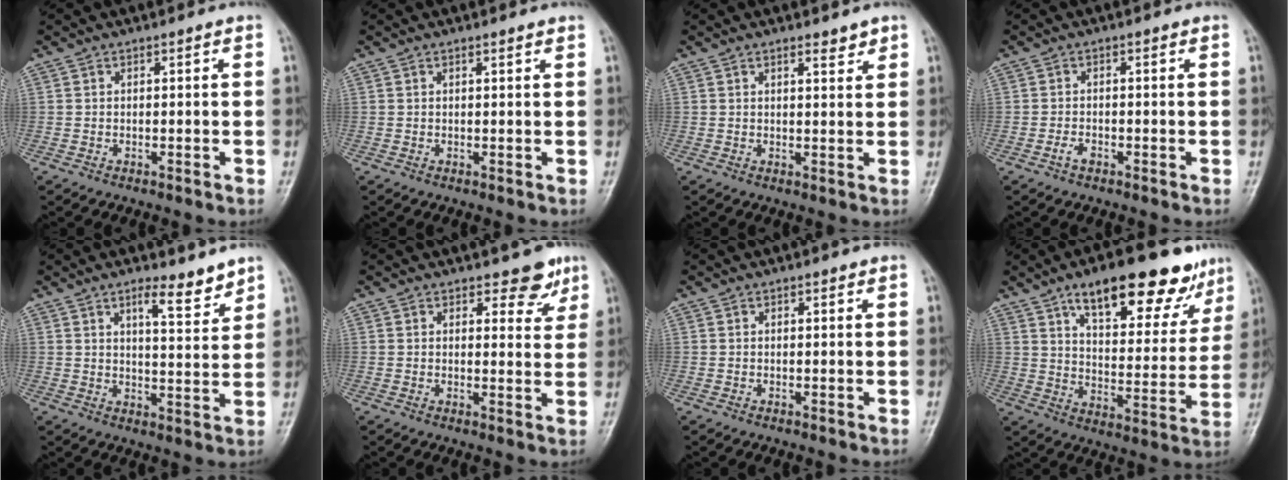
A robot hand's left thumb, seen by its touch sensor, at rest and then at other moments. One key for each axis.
{"total": 0.9, "fx": 0.7, "fy": 0.0, "fz": 0.5, "tx": -0.007, "ty": -0.001, "tz": 0.012}
{"total": 2.4, "fx": 1.9, "fy": 0.8, "fz": 1.4, "tx": -0.014, "ty": -0.013, "tz": 0.028}
{"total": 1.6, "fx": -0.9, "fy": 0.9, "fz": 1.0, "tx": -0.020, "ty": 0.005, "tz": -0.019}
{"total": 6.7, "fx": 4.9, "fy": 1.7, "fz": 4.2, "tx": -0.048, "ty": -0.040, "tz": 0.074}
{"total": 4.8, "fx": 3.5, "fy": 2.4, "fz": 2.2, "tx": 0.002, "ty": -0.021, "tz": 0.043}
{"total": 0.5, "fx": 0.4, "fy": 0.2, "fz": 0.3, "tx": -0.006, "ty": -0.003, "tz": 0.004}
{"total": 21.2, "fx": 13.6, "fy": 8.3, "fz": 14.0, "tx": -0.150, "ty": -0.042, "tz": 0.204}